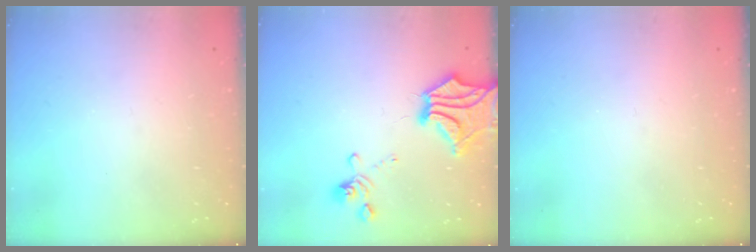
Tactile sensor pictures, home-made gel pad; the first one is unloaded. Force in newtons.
{"total": 6.3, "press": 5.4, "slide": 3.2}
{"total": 0.0}